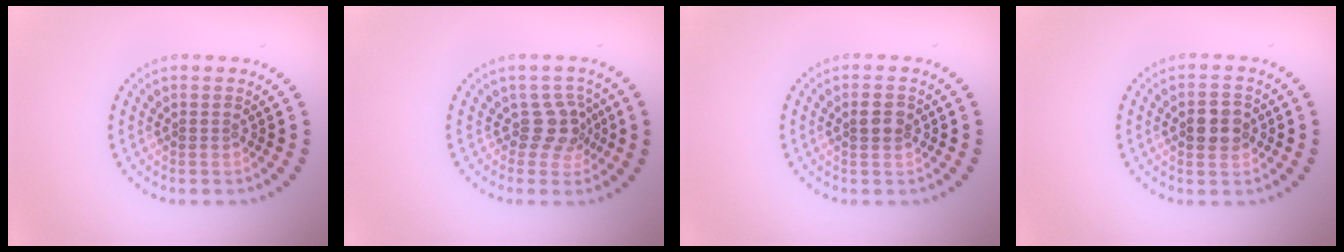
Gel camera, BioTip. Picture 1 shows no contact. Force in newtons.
{"total": 2.6, "press": 2.0, "slide": 1.7}
{"total": 1.6, "press": 1.6, "slide": 0.3}
{"total": 2.9, "press": 2.9, "slide": 0.1}